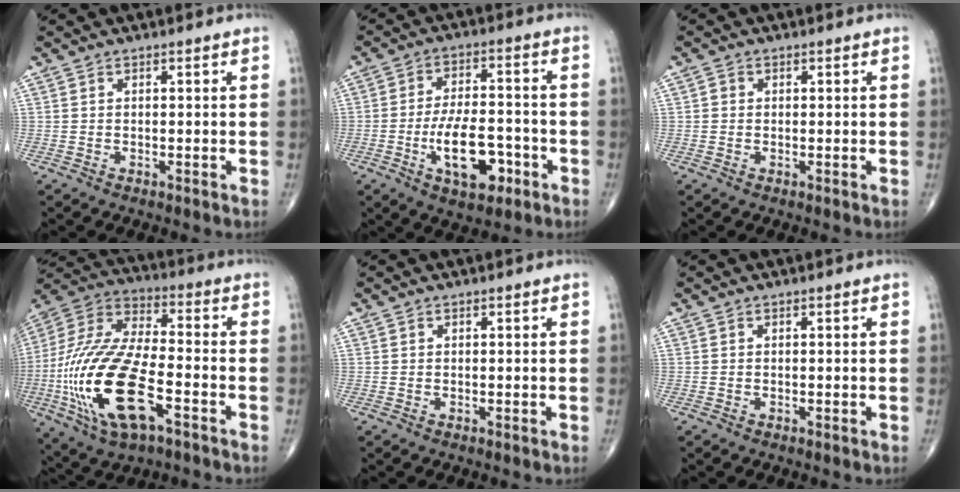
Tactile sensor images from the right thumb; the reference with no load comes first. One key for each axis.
{"total": 12.0, "fx": -4.4, "fy": 5.6, "fz": 9.6, "tx": -0.151, "ty": 0.021, "tz": -0.068}
{"total": 1.0, "fx": 0.0, "fy": 0.9, "fz": 0.3, "tx": -0.001, "ty": 0.002, "tz": -0.001}
{"total": 25.1, "fx": -7.6, "fy": 10.8, "fz": 21.3, "tx": -0.480, "ty": 0.011, "tz": -0.132}
{"total": 0.0}
{"total": 0.0}